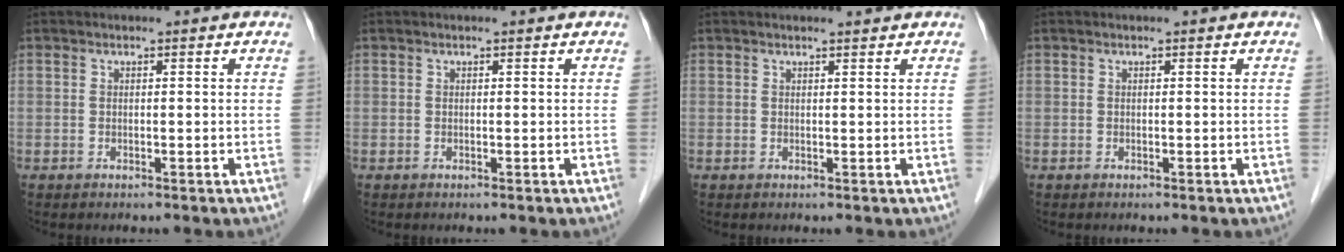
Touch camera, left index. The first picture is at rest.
{"total": 0.0}
{"total": 1.1, "force": [1.0, -0.1, 0.2], "torque": [-0.007, -0.001, 0.015]}
{"total": 0.0}